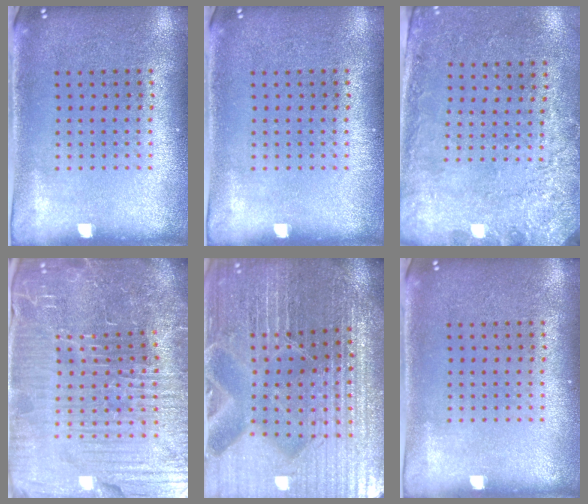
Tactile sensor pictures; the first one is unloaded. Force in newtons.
{"total": 0.0}
{"total": 2.7, "press": 2.0, "slide": 1.8}
{"total": 7.5, "press": 6.6, "slide": 3.5}
{"total": 5.4, "press": 5.1, "slide": 1.8}
{"total": 0.0}